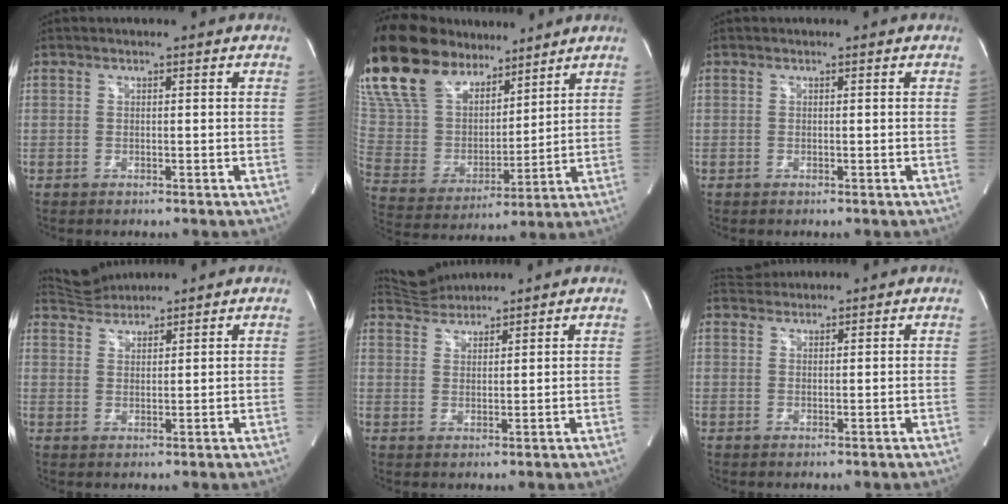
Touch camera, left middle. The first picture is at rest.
{"total": 21.7, "force": [16.9, 9.0, 10.1], "torque": [-0.238, 0.021, 0.320]}
{"total": 0.0}
{"total": 4.1, "force": [4.1, 0.0, -0.4], "torque": [-0.003, 0.014, 0.083]}
{"total": 4.5, "force": [4.5, 0.1, -0.2], "torque": [-0.007, 0.015, 0.090]}
{"total": 2.6, "force": [2.6, 0.3, -0.2], "torque": [-0.006, 0.014, 0.053]}